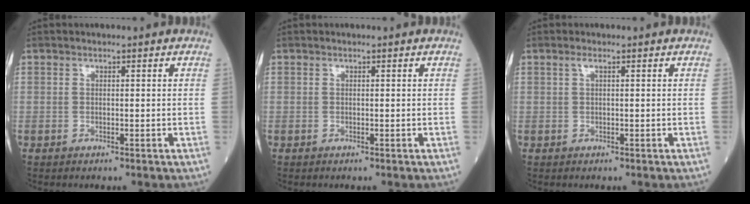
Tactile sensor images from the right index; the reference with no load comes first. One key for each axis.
{"total": 0.0}
{"total": 0.7, "fx": 0.3, "fy": 0.0, "fz": 0.6, "tx": -0.016, "ty": 0.004, "tz": 0.006}